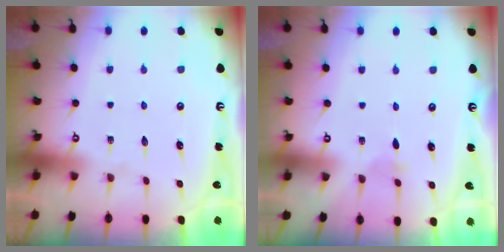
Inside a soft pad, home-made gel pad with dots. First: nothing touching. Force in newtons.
{"total": 1.4, "press": 1.4, "slide": 0.3}